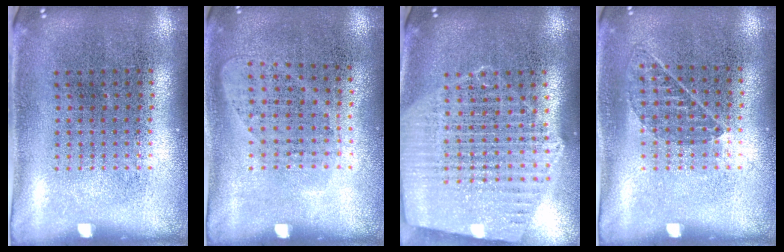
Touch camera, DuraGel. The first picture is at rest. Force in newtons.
{"total": 1.0, "press": 0.8, "slide": 0.5}
{"total": 1.8, "press": 1.7, "slide": 0.6}
{"total": 0.9, "press": 0.7, "slide": 0.6}